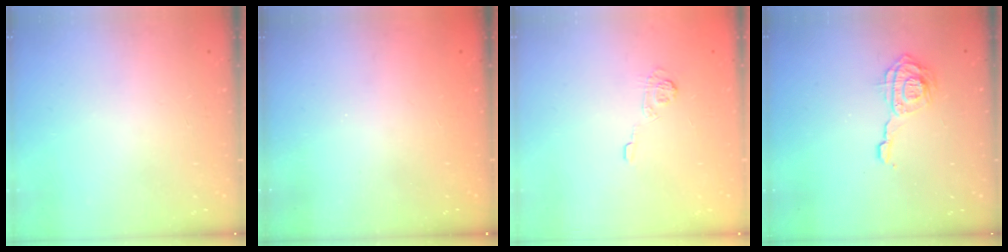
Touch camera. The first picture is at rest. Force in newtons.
{"total": 2.3, "press": 2.2, "slide": 0.8}
{"total": 4.5, "press": 4.2, "slide": 1.6}
{"total": 10.3, "press": 10.3, "slide": 1.0}